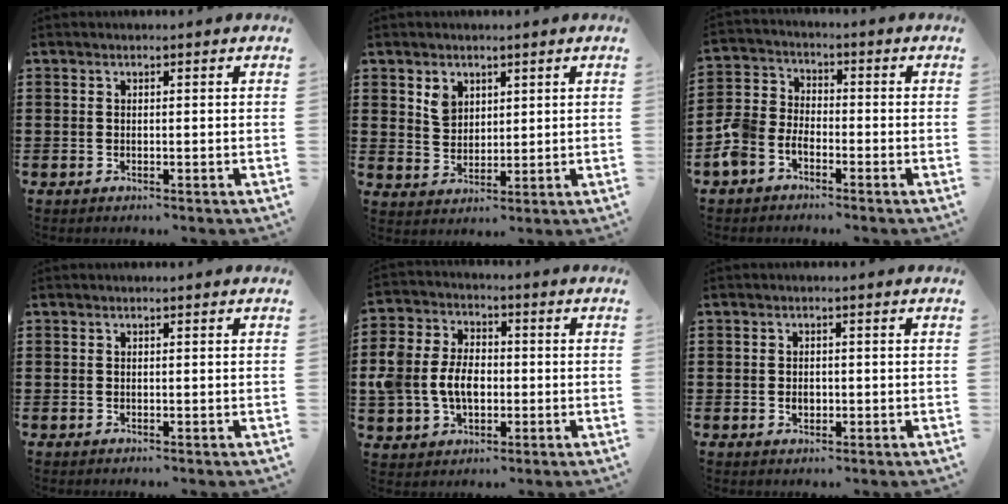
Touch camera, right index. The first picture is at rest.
{"total": 3.8, "force": [2.2, 2.9, 1.2], "torque": [-0.025, 0.007, 0.040]}
{"total": 4.4, "force": [-3.3, 2.6, 1.3], "torque": [-0.058, -0.004, -0.075]}
{"total": 0.0}
{"total": 7.9, "force": [-0.9, 5.9, 5.1], "torque": [-0.136, 0.005, -0.023]}
{"total": 1.5, "force": [-0.3, 1.0, 1.1], "torque": [-0.024, 0.004, -0.006]}